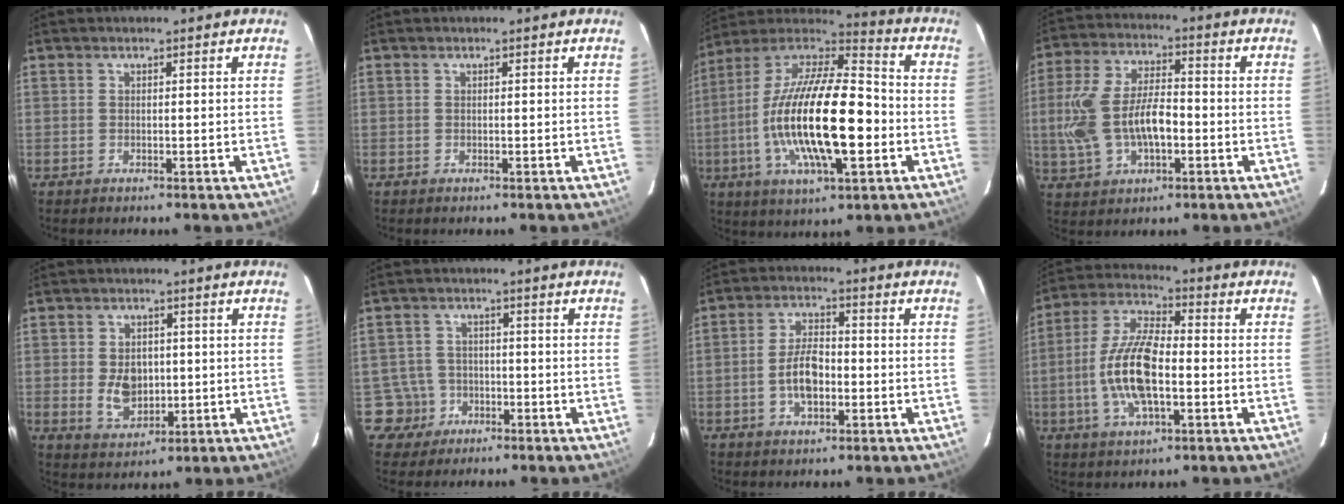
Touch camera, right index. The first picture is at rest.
{"total": 0.0}
{"total": 24.1, "force": [-4.4, 7.8, 22.4], "torque": [-0.423, -0.014, -0.086]}
{"total": 14.1, "force": [-2.2, 7.4, 11.8], "torque": [-0.253, 0.008, -0.033]}
{"total": 6.8, "force": [-0.3, 4.9, 4.7], "torque": [-0.089, -0.001, 0.006]}
{"total": 5.3, "force": [-2.4, 4.8, -0.2], "torque": [-0.008, 0.022, -0.042]}
{"total": 7.0, "force": [-1.8, 3.5, 5.8], "torque": [-0.114, 0.009, -0.028]}
{"total": 13.6, "force": [-2.7, 5.2, 12.2], "torque": [-0.257, 0.003, -0.055]}